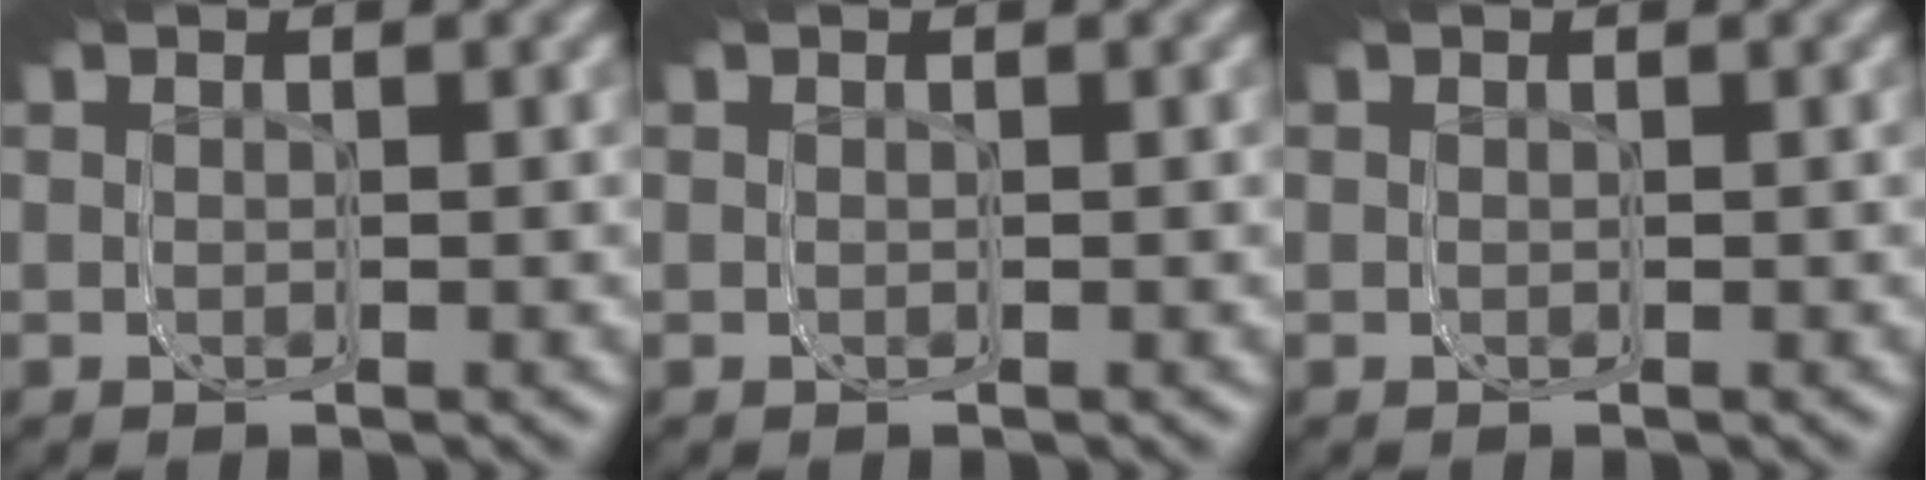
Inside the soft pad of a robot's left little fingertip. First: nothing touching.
{"total": 0.0}
{"total": 0.0}